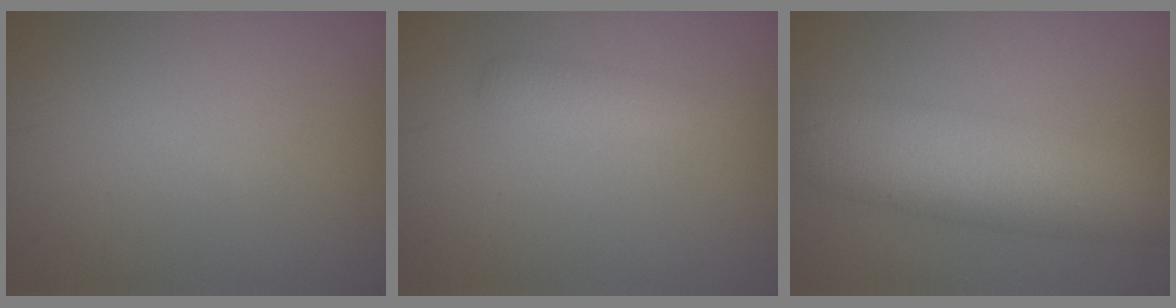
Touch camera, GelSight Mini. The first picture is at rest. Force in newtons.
{"total": 1.8, "press": 1.8, "slide": 0.0}
{"total": 8.4, "press": 8.4, "slide": 0.1}